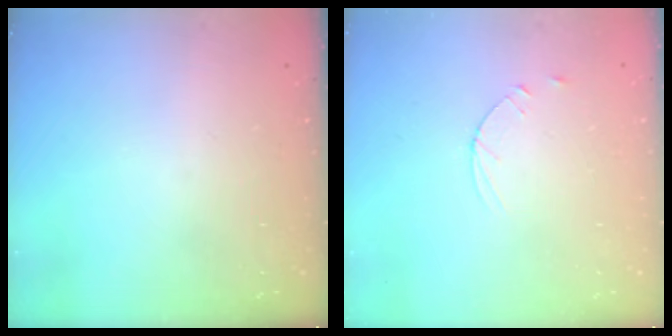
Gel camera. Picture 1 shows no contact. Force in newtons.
{"total": 3.6, "press": 3.5, "slide": 0.4}